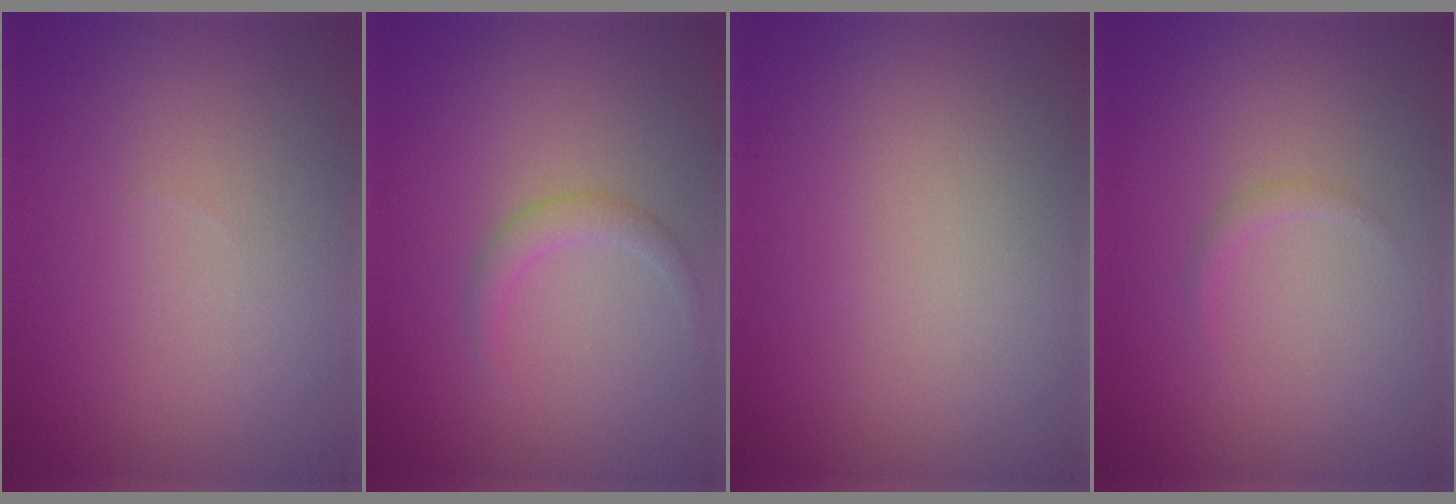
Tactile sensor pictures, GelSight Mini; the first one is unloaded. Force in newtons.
{"total": 1.4, "press": 1.4, "slide": 0.0}
{"total": 0.0}
{"total": 0.7, "press": 0.7, "slide": 0.1}